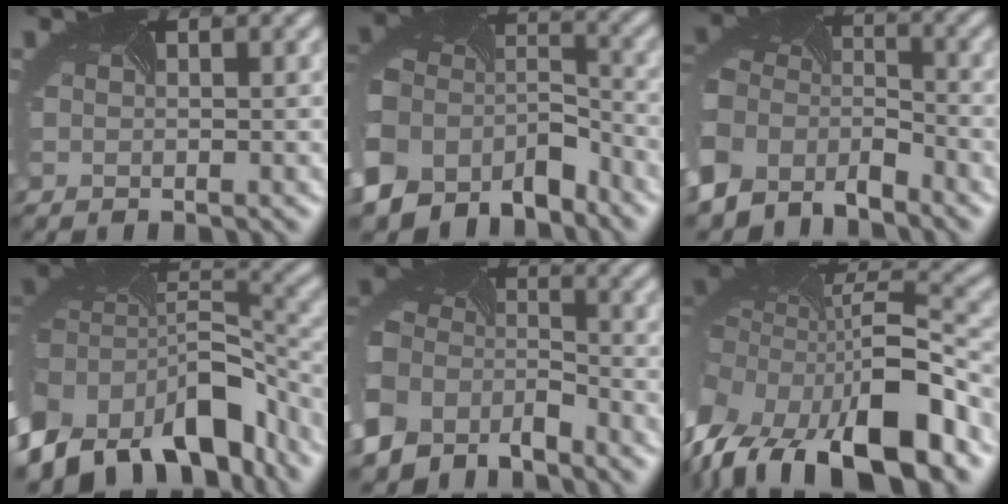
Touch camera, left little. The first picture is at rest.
{"total": 10.9, "force": [-7.1, 7.3, 4.0], "torque": [-0.107, -0.022, -0.115]}
{"total": 8.1, "force": [-5.5, 5.3, 2.8], "torque": [-0.063, -0.021, -0.104]}
{"total": 14.2, "force": [-7.8, 8.2, 8.7], "torque": [-0.187, -0.008, -0.115]}
{"total": 8.2, "force": [-5.7, 5.3, 2.7], "torque": [-0.062, -0.024, -0.108]}
{"total": 17.4, "force": [-7.7, 9.1, 12.7], "torque": [-0.250, -0.048, -0.101]}